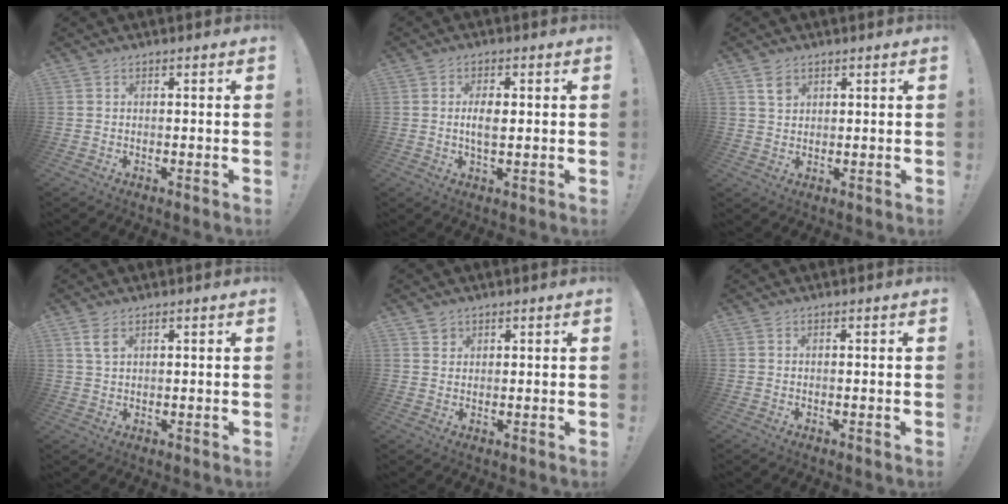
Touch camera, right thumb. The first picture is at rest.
{"total": 4.5, "force": [0.1, 2.0, 4.0], "torque": [-0.073, 0.001, -0.004]}
{"total": 4.0, "force": [2.3, 3.1, 1.0], "torque": [-0.002, -0.012, 0.040]}
{"total": 3.6, "force": [1.8, 1.6, 2.6], "torque": [-0.044, -0.004, 0.031]}
{"total": 1.9, "force": [1.4, 1.3, 0.2], "torque": [0.010, -0.011, 0.023]}
{"total": 0.0}